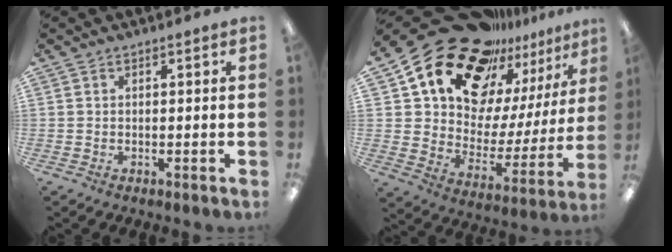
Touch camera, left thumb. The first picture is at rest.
{"total": 23.0, "force": [18.4, 11.3, 8.0], "torque": [-0.155, -0.144, 0.342]}